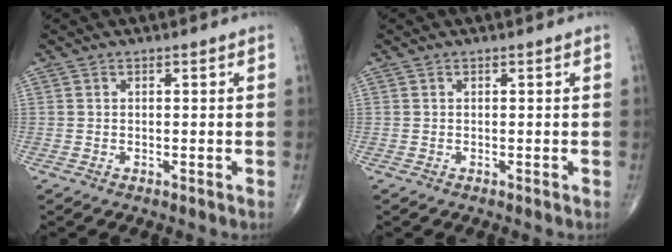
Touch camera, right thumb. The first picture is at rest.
{"total": 0.0}